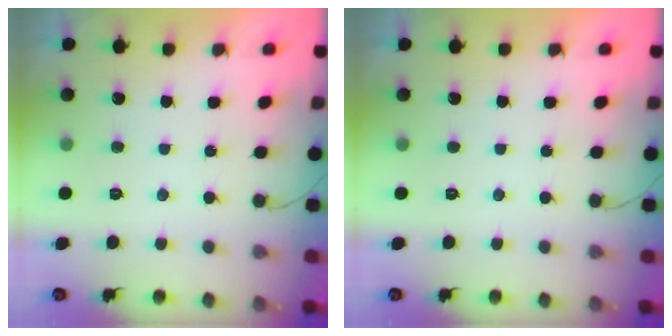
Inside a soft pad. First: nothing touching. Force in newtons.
{"total": 0.0}